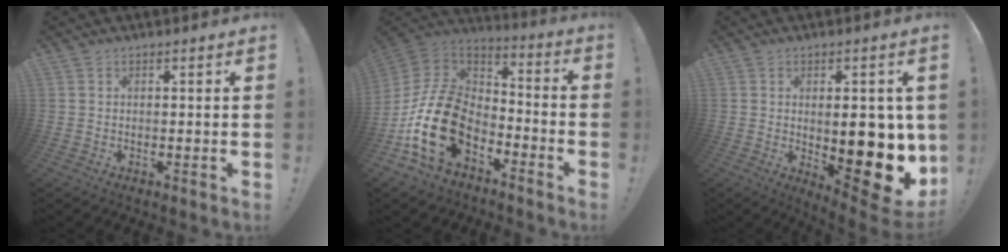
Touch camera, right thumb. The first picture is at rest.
{"total": 24.0, "force": [-8.7, 14.7, 16.9], "torque": [-0.340, 0.053, -0.135]}
{"total": 14.0, "force": [-0.1, 5.7, 12.8], "torque": [-0.147, -0.013, 0.009]}